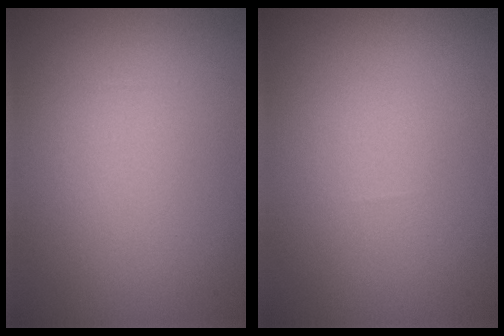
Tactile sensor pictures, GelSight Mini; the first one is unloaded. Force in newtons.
{"total": 0.0}